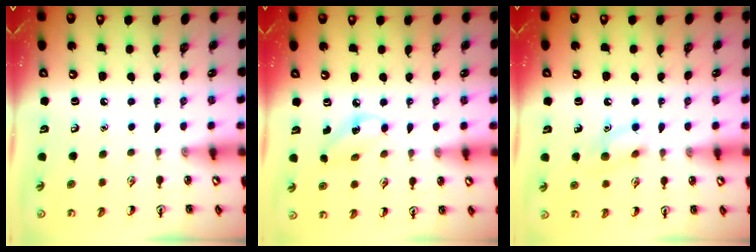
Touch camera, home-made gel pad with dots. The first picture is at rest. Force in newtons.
{"total": 4.5, "press": 4.4, "slide": 0.8}
{"total": 8.5, "press": 8.4, "slide": 1.1}